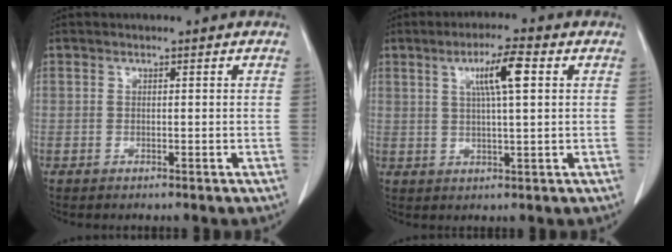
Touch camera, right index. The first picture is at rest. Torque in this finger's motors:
{"motor_torque": [0.30, 0.22, 0.17, 0.08]}